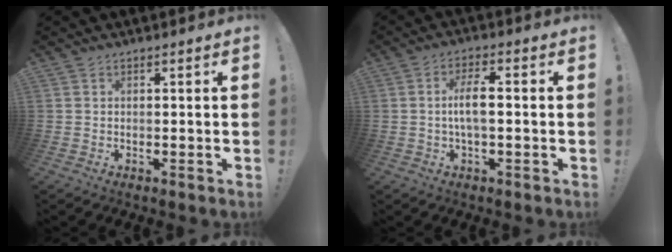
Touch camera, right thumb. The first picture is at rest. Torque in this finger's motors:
{"motor_torque": [-0.06, 0.29, -0.14, 0.26, 0.05]}